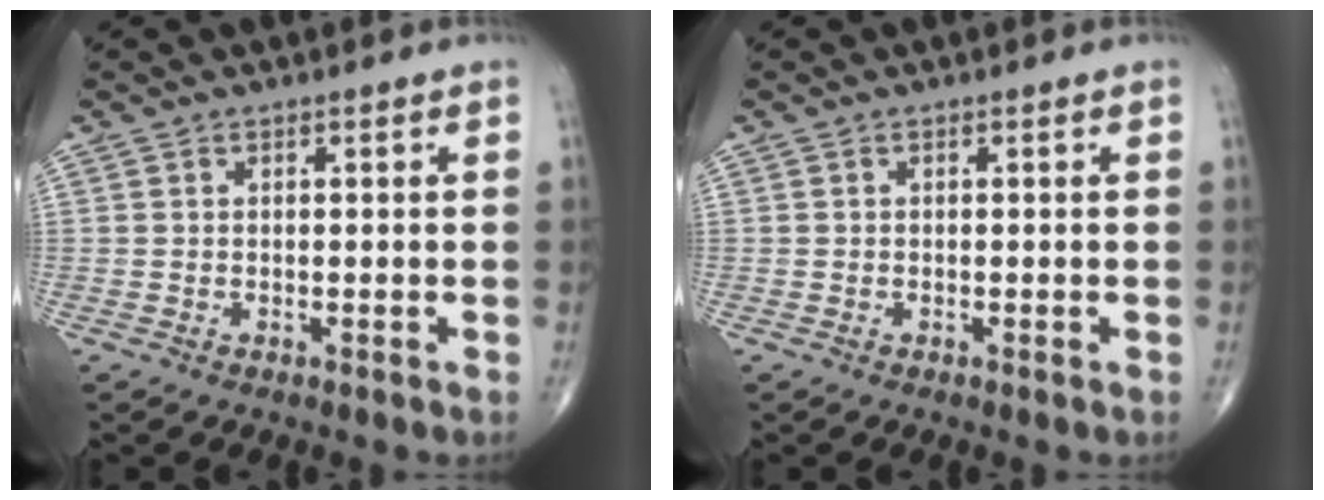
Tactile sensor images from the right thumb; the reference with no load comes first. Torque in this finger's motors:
{"motor_torque": [0.15, -0.06, 0.05, 0.13, 0.01]}